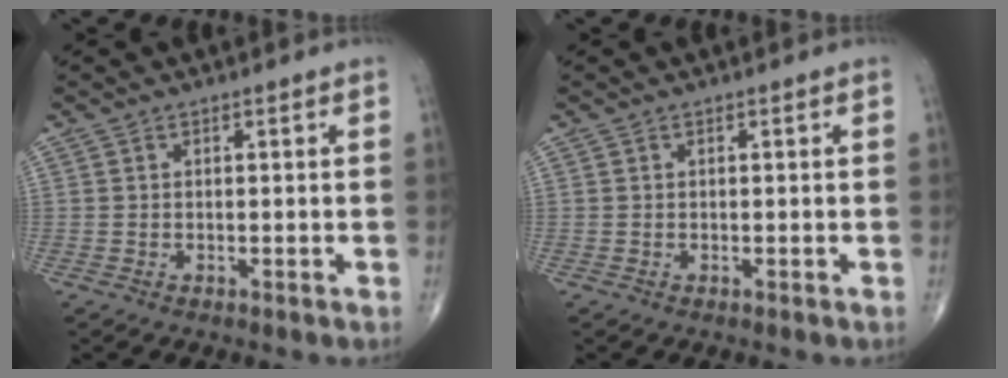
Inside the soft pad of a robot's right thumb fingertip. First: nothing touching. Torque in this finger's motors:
{"motor_torque": [0.02, 0.04, -0.01, 0.00, 0.00]}